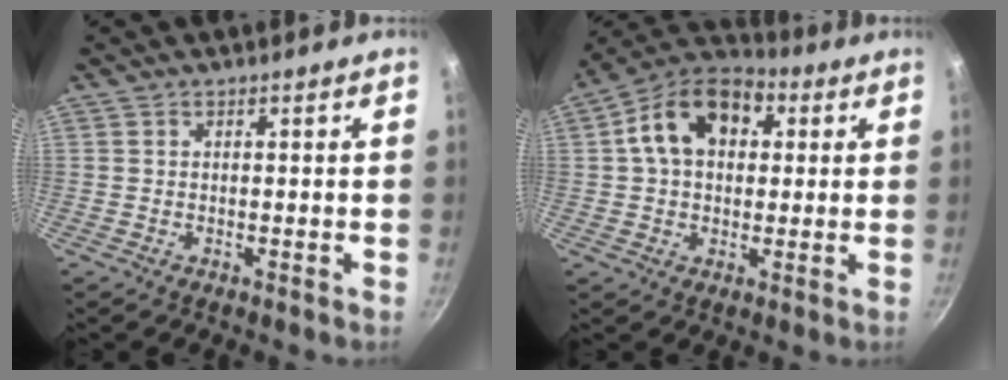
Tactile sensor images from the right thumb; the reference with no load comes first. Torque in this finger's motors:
{"motor_torque": [0.61, 2.78, 1.02, 0.11, 0.29]}